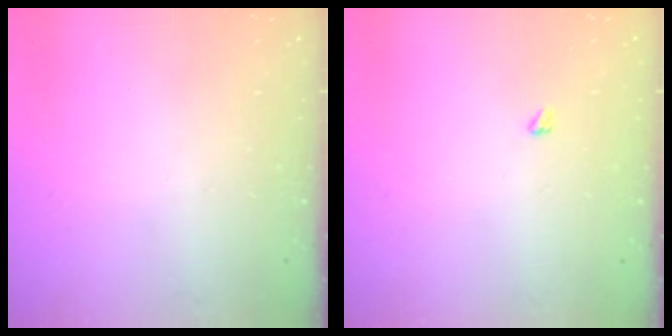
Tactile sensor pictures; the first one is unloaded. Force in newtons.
{"total": 2.4, "press": 2.4, "slide": 0.4}